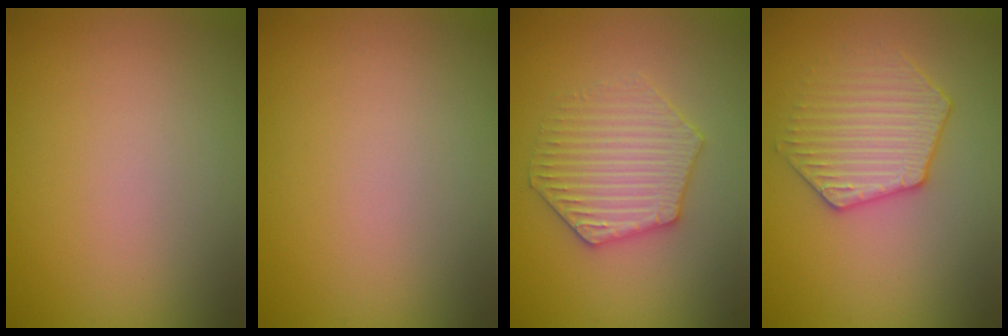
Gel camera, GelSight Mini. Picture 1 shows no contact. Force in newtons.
{"total": 0.0}
{"total": 4.0, "press": 3.9, "slide": 0.9}
{"total": 3.6, "press": 3.5, "slide": 0.5}